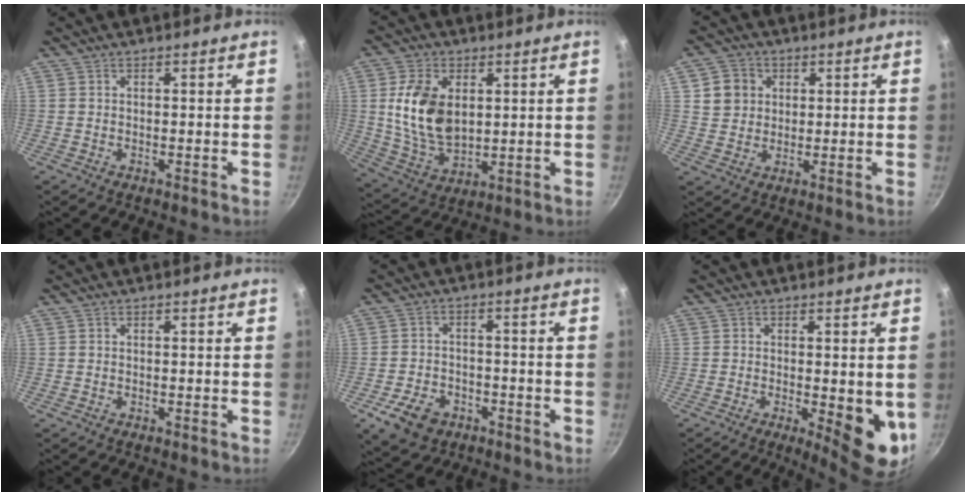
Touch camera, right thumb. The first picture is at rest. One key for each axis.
{"total": 13.5, "fx": 2.5, "fy": 8.7, "fz": 10.1, "tx": -0.174, "ty": -0.020, "tz": 0.058}
{"total": 6.3, "fx": 1.9, "fy": 5.6, "fz": 2.1, "tx": -0.008, "ty": 0.005, "tz": 0.033}
{"total": 0.0}
{"total": 8.3, "fx": -4.3, "fy": 5.8, "fz": 4.2, "tx": -0.065, "ty": 0.026, "tz": -0.065}
{"total": 9.1, "fx": -1.3, "fy": 3.0, "fz": 8.4, "tx": -0.096, "ty": -0.012, "tz": -0.007}